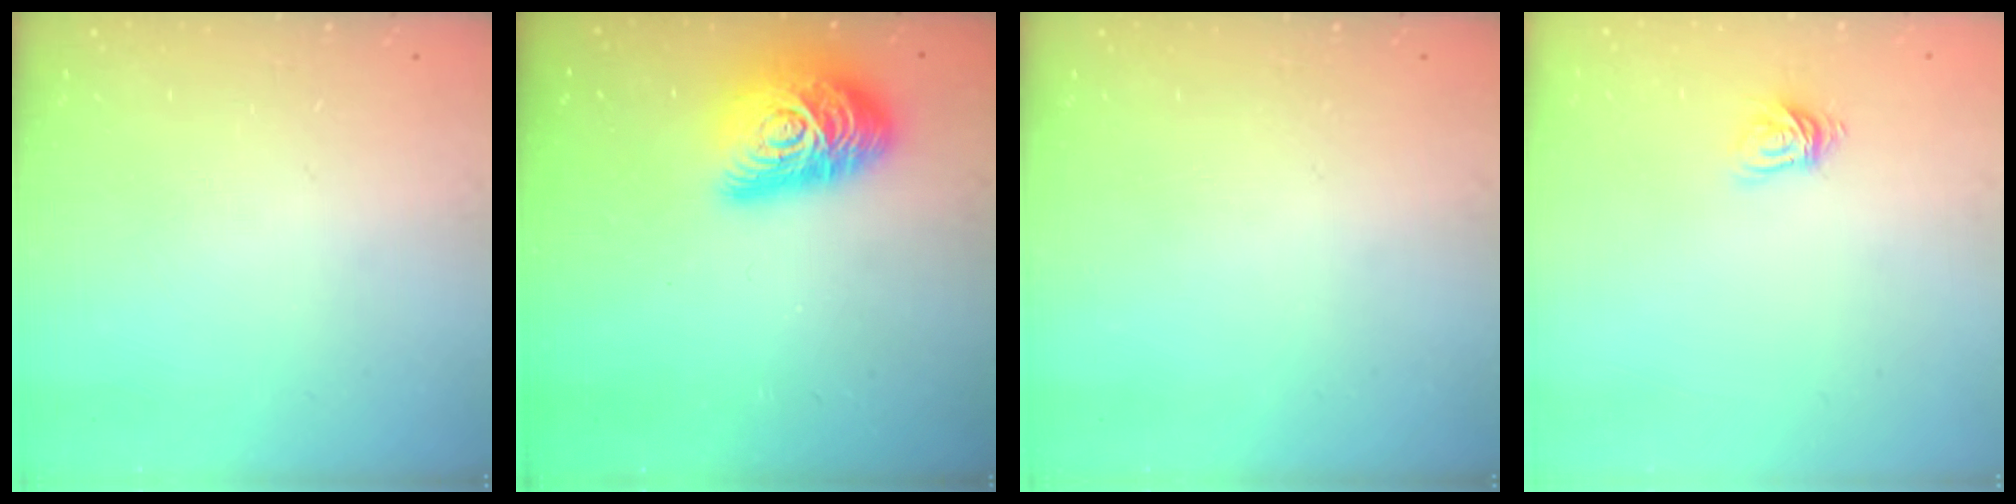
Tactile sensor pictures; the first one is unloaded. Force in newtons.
{"total": 17.0, "press": 17.0, "slide": 0.7}
{"total": 0.0}
{"total": 4.7, "press": 4.7, "slide": 0.4}